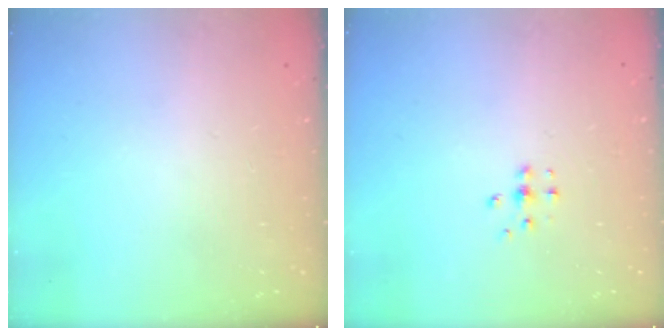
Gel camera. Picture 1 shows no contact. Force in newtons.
{"total": 4.1, "press": 4.1, "slide": 0.6}